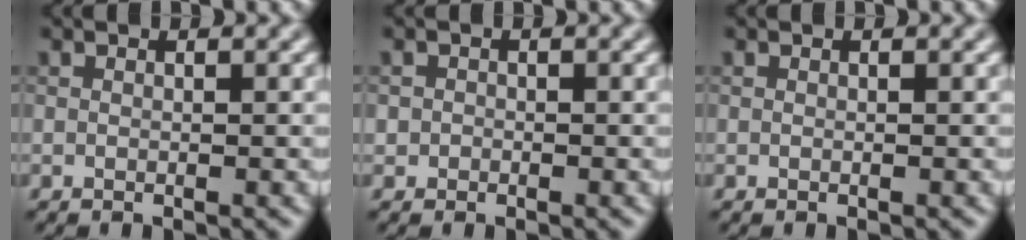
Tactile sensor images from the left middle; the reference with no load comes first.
{"total": 0.7, "force": [-0.2, 0.7, 0.0], "torque": [0.007, -0.002, -0.006]}
{"total": 0.0}